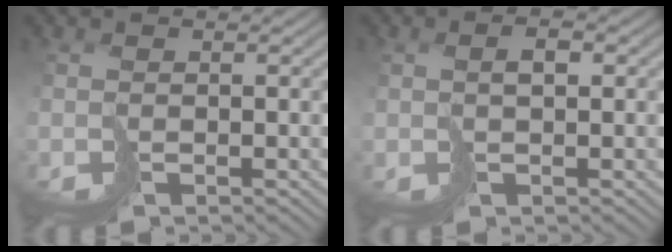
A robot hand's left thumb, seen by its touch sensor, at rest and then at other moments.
{"total": 1.7, "force": [0.6, 0.6, 1.5], "torque": [-0.029, 0.005, 0.011]}